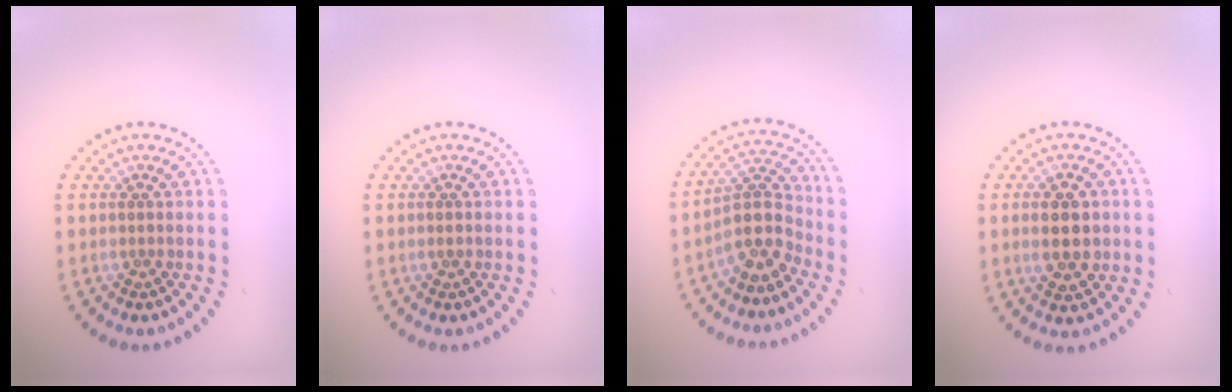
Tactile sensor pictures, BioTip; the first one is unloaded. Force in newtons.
{"total": 0.5, "press": 0.5, "slide": 0.1}
{"total": 4.0, "press": 3.3, "slide": 2.2}
{"total": 4.5, "press": 4.5, "slide": 0.2}